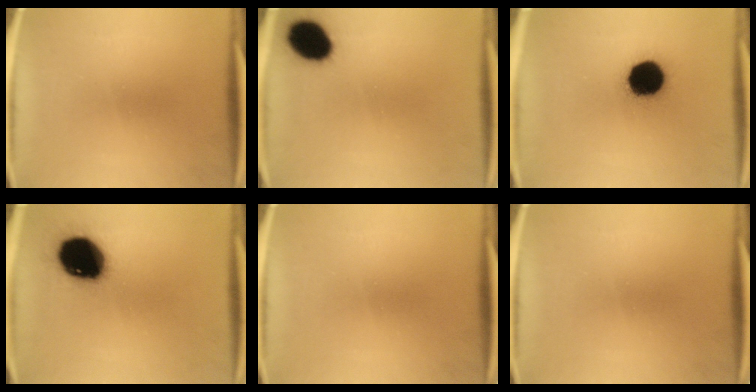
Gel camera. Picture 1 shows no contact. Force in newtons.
{"total": 11.0}
{"total": 15.4}
{"total": 19.7}
{"total": 0.0}
{"total": 0.0}